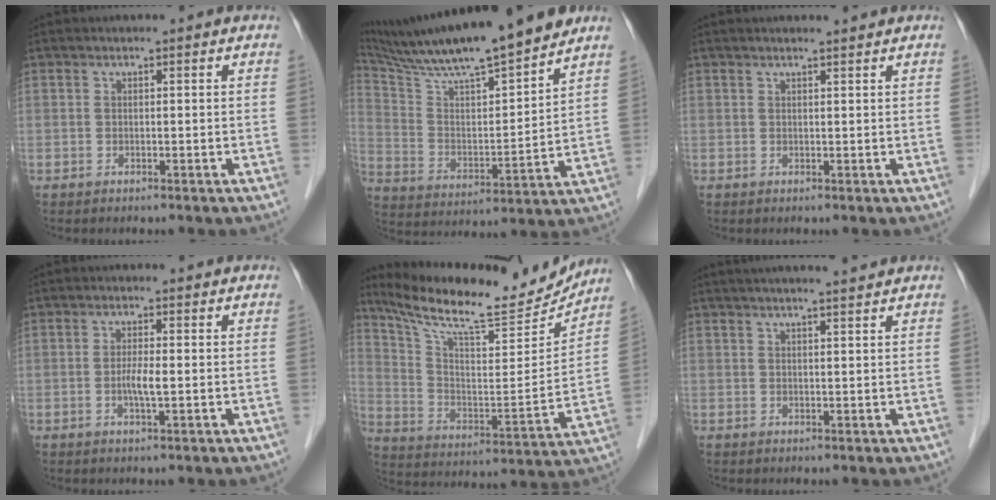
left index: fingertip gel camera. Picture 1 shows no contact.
{"total": 18.8, "force": [16.1, 0.8, 9.7], "torque": [-0.172, 0.004, 0.270]}
{"total": 1.5, "force": [1.4, -0.2, 0.6], "torque": [-0.008, 0.002, 0.018]}
{"total": 2.6, "force": [-0.7, 0.1, 2.5], "torque": [-0.050, -0.007, -0.015]}
{"total": 19.6, "force": [17.7, 3.0, 7.9], "torque": [-0.142, -0.026, 0.276]}
{"total": 6.0, "force": [5.1, -0.2, 3.1], "torque": [-0.045, 0.012, 0.063]}